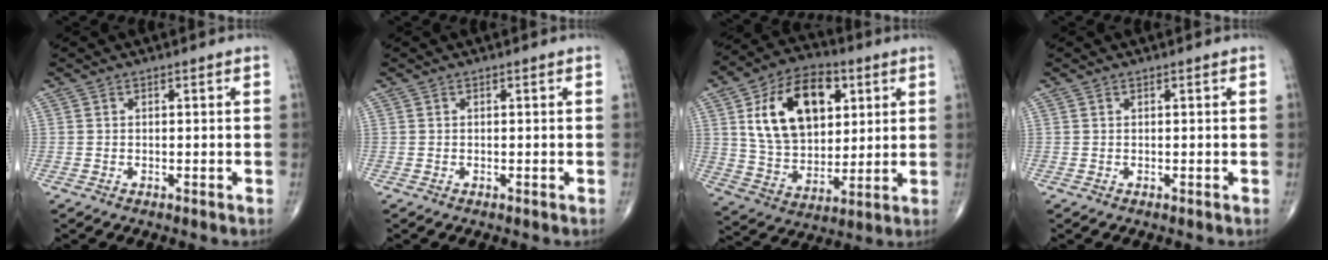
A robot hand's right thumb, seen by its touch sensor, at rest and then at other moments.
{"total": 0.0}
{"total": 19.8, "force": [6.2, 12.7, 13.9], "torque": [-0.200, -0.012, 0.112]}
{"total": 0.0}